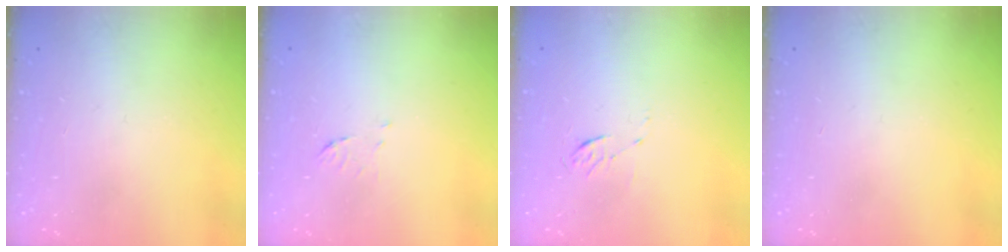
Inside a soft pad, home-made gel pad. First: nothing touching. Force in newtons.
{"total": 5.3, "press": 5.2, "slide": 0.5}
{"total": 4.0, "press": 3.7, "slide": 1.3}
{"total": 0.0}